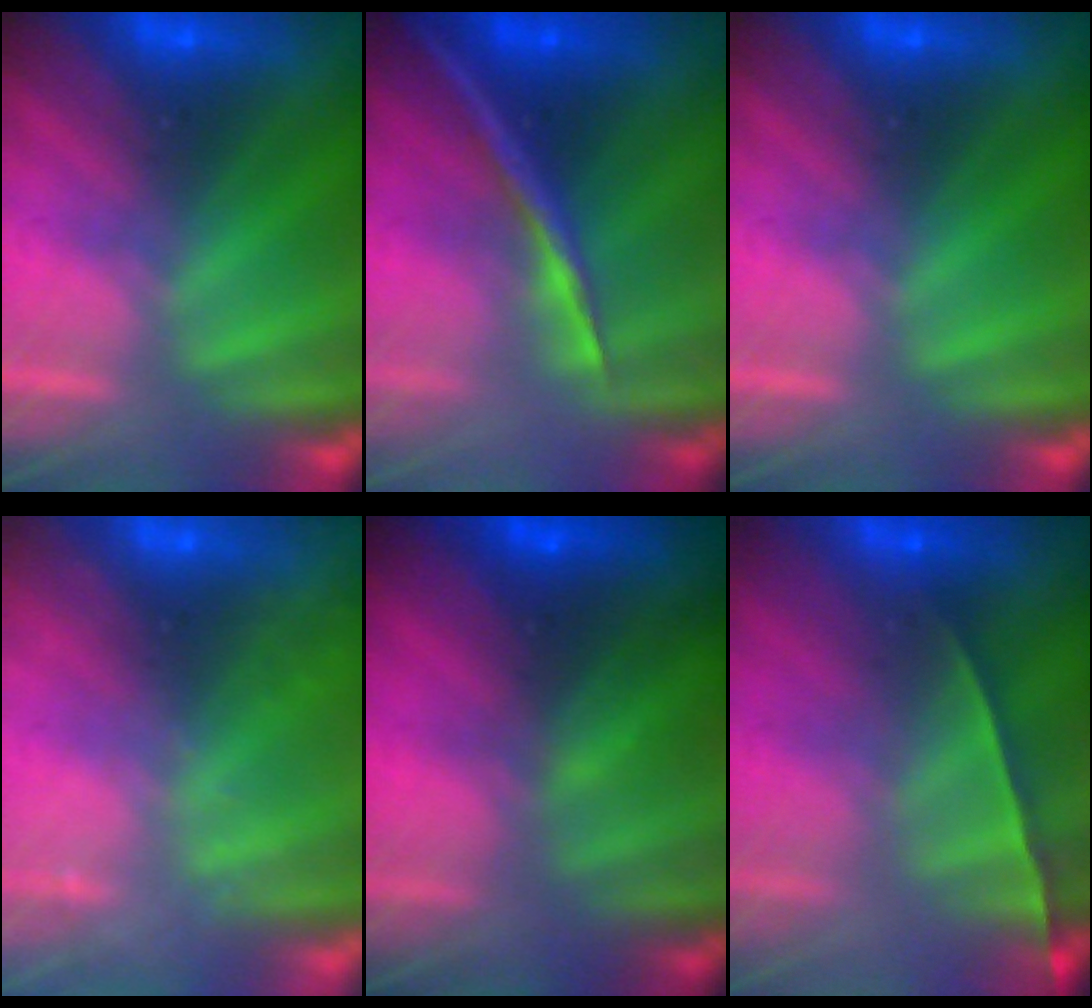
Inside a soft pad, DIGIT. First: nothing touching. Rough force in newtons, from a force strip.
{"total": 1.8}
{"total": 0.0}
{"total": 2.3}
{"total": 7.3}
{"total": 1.5}